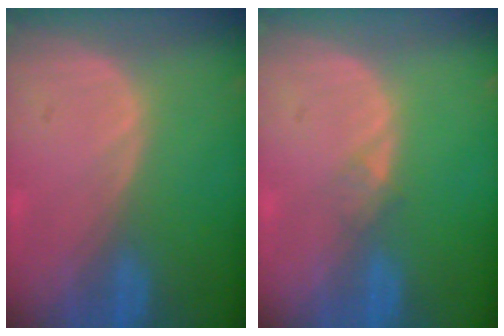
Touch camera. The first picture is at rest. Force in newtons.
{"total": 1.1, "press": 1.0, "slide": 0.1}